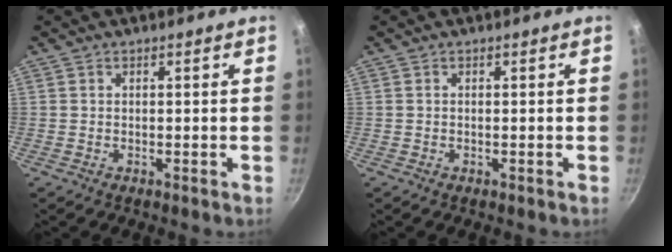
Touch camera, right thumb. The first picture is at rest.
{"total": 0.0}